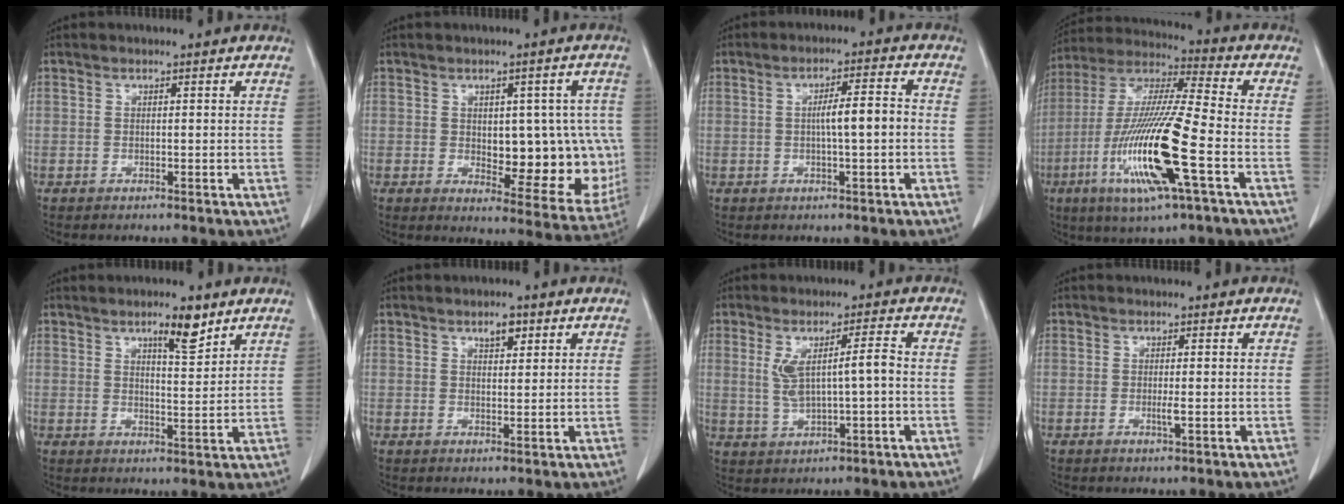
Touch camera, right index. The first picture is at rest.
{"total": 13.7, "force": [-0.8, 6.5, 12.1], "torque": [-0.139, 0.009, 0.009]}
{"total": 4.9, "force": [-0.4, 0.3, 4.9], "torque": [-0.083, 0.010, -0.005]}
{"total": 18.5, "force": [-6.0, 1.0, 17.5], "torque": [-0.365, -0.022, -0.115]}
{"total": 5.5, "force": [3.8, 1.1, 3.8], "torque": [-0.063, -0.002, 0.059]}
{"total": 2.6, "force": [1.6, 1.1, 1.7], "torque": [-0.028, -0.001, 0.026]}
{"total": 5.9, "force": [0.3, 0.9, 5.8], "torque": [-0.111, 0.011, 0.014]}
{"total": 1.2, "force": [-0.3, 0.0, 1.2], "torque": [-0.023, -0.004, -0.005]}